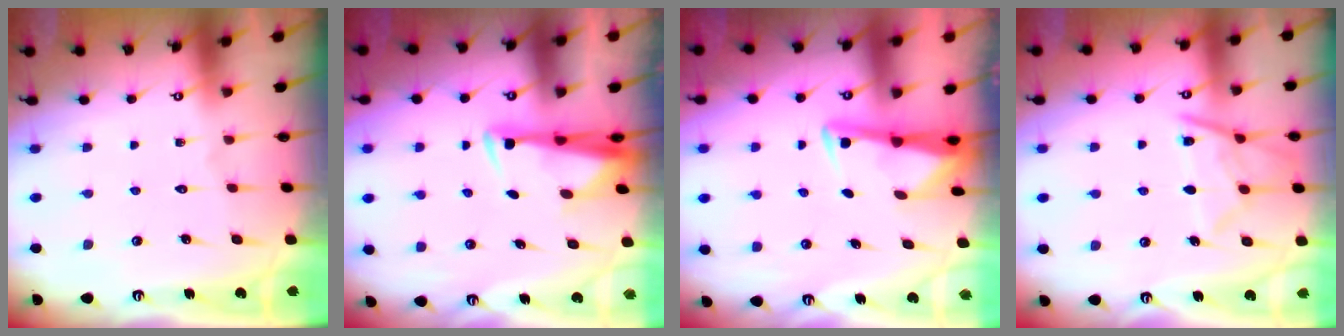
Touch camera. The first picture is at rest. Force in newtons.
{"total": 3.4, "press": 3.3, "slide": 0.7}
{"total": 3.1, "press": 3.1, "slide": 0.4}
{"total": 11.5, "press": 11.4, "slide": 1.2}